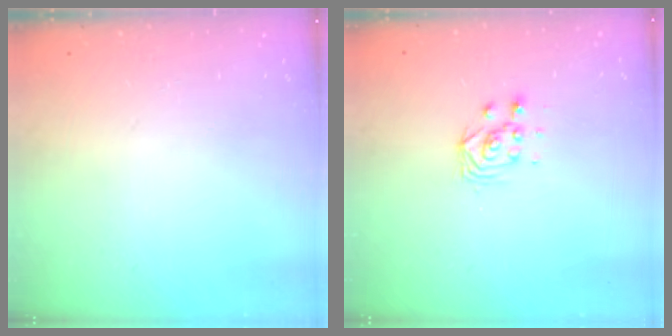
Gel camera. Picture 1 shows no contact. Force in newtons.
{"total": 3.1, "press": 3.1, "slide": 0.0}